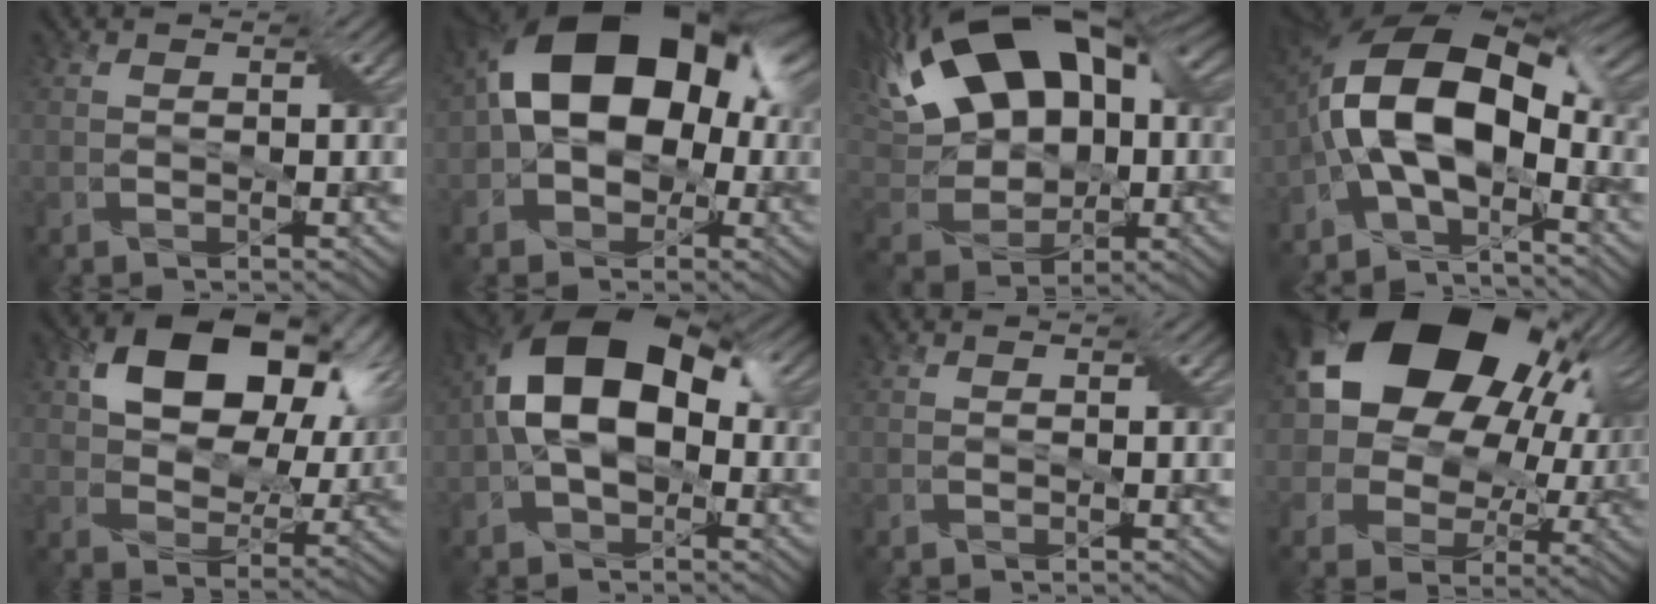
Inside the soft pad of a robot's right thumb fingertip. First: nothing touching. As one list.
[{"total": 16.5, "force": [1.0, 11.3, 12.1], "torque": [-0.175, 0.012, 0.008]}, {"total": 19.7, "force": [6.7, 12.0, 14.1], "torque": [-0.295, 0.054, 0.116]}, {"total": 14.1, "force": [-2.2, 7.1, 12.0], "torque": [-0.215, 0.018, -0.058]}, {"total": 14.7, "force": [6.1, 9.1, 9.8], "torque": [-0.167, 0.001, 0.110]}, {"total": 13.4, "force": [1.1, 8.3, 10.5], "torque": [-0.189, 0.021, 0.006]}, {"total": 0.0}, {"total": 20.8, "force": [7.2, 14.7, 12.8], "torque": [-0.235, 0.020, 0.134]}]